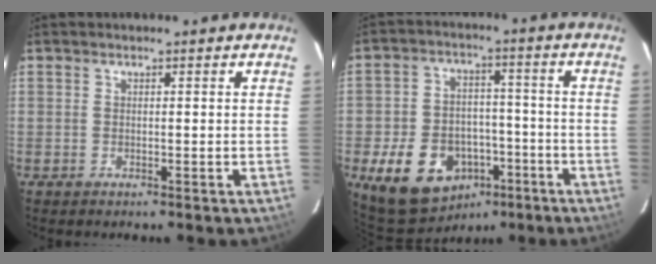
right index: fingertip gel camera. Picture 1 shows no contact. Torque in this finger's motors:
{"motor_torque": [1.56, -0.57, 0.35, 0.09]}